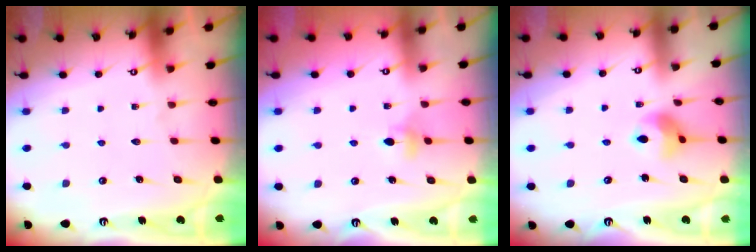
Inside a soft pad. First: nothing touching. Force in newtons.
{"total": 4.3, "press": 4.2, "slide": 1.0}
{"total": 8.2, "press": 8.1, "slide": 1.0}